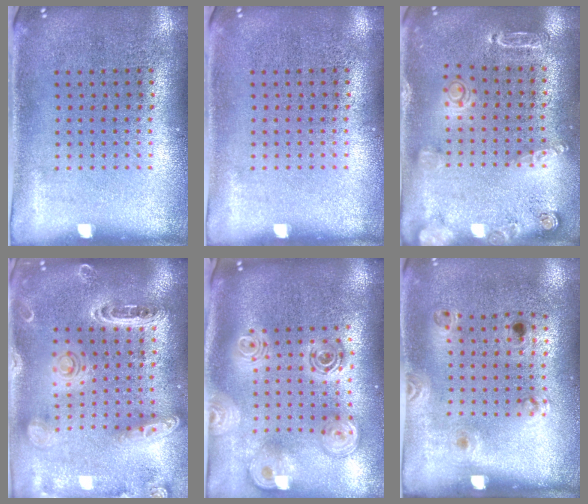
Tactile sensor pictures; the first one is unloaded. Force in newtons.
{"total": 0.0}
{"total": 1.6, "press": 1.6, "slide": 0.1}
{"total": 1.9, "press": 1.9, "slide": 0.4}
{"total": 2.6, "press": 2.0, "slide": 1.7}
{"total": 1.2, "press": 0.7, "slide": 1.0}